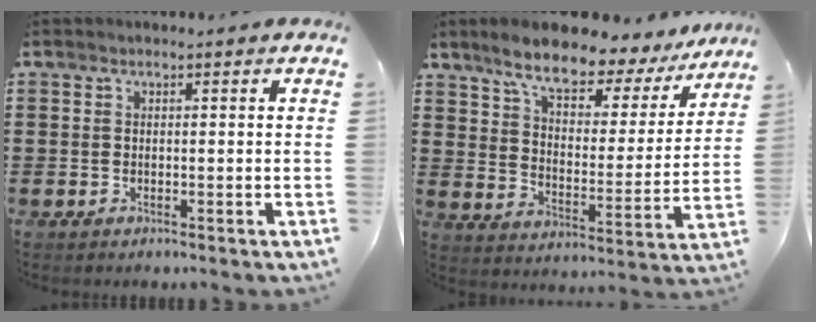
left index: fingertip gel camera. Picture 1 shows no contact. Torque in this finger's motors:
{"motor_torque": [1.88, -0.26, 1.00, 0.21]}